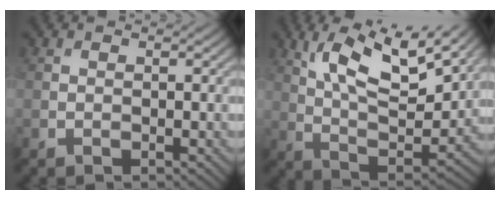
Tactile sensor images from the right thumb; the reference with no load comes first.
{"total": 13.1, "force": [6.8, 4.1, 10.3], "torque": [-0.200, -0.011, 0.130]}